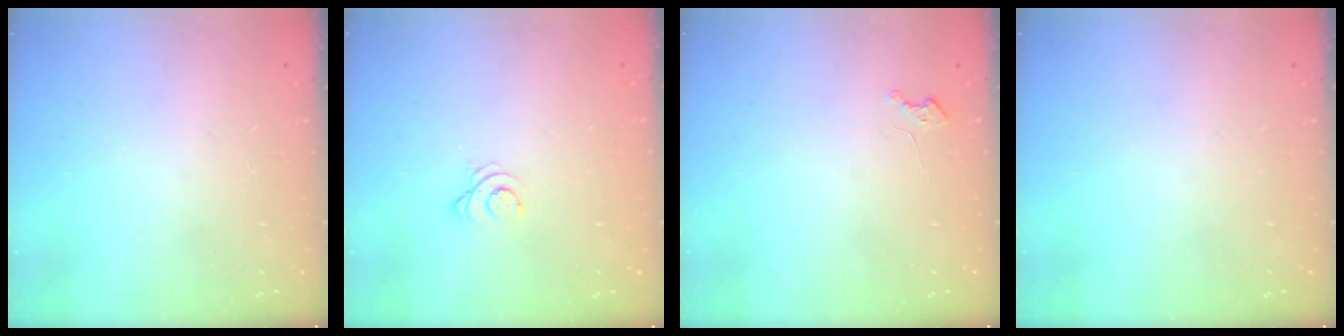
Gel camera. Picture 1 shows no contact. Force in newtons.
{"total": 2.5, "press": 2.5, "slide": 0.2}
{"total": 1.9, "press": 1.9, "slide": 0.3}
{"total": 0.0}